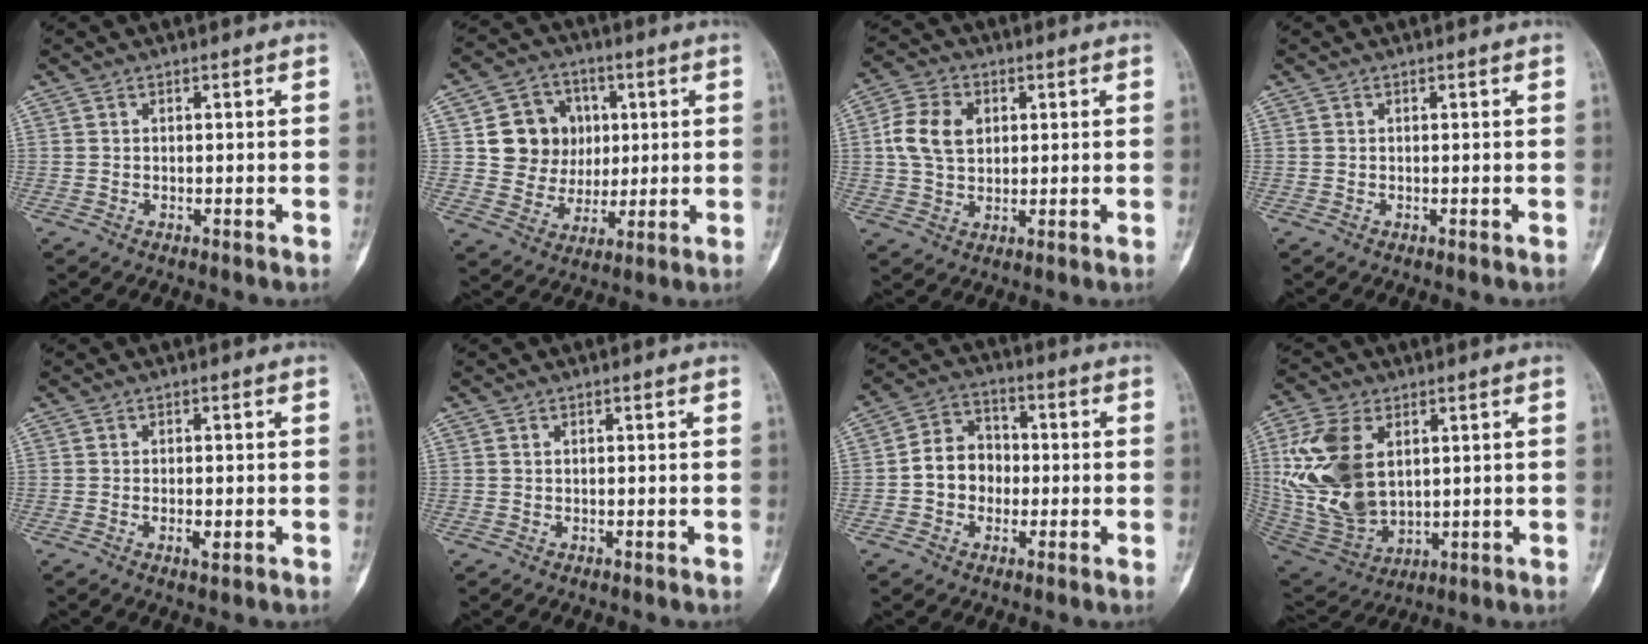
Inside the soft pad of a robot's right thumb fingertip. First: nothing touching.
{"total": 11.9, "force": [2.3, 10.8, 4.3], "torque": [-0.021, 0.001, 0.047]}
{"total": 8.9, "force": [1.7, 6.5, 5.9], "torque": [-0.107, 0.004, 0.032]}
{"total": 0.0}
{"total": 2.2, "force": [-0.6, 0.8, 2.0], "torque": [-0.030, -0.002, -0.009]}
{"total": 0.0}
{"total": 8.6, "force": [-1.1, 7.3, 4.4], "torque": [-0.045, 0.030, -0.030]}
{"total": 18.0, "force": [3.7, 11.4, 13.5], "torque": [-0.273, -0.018, 0.088]}